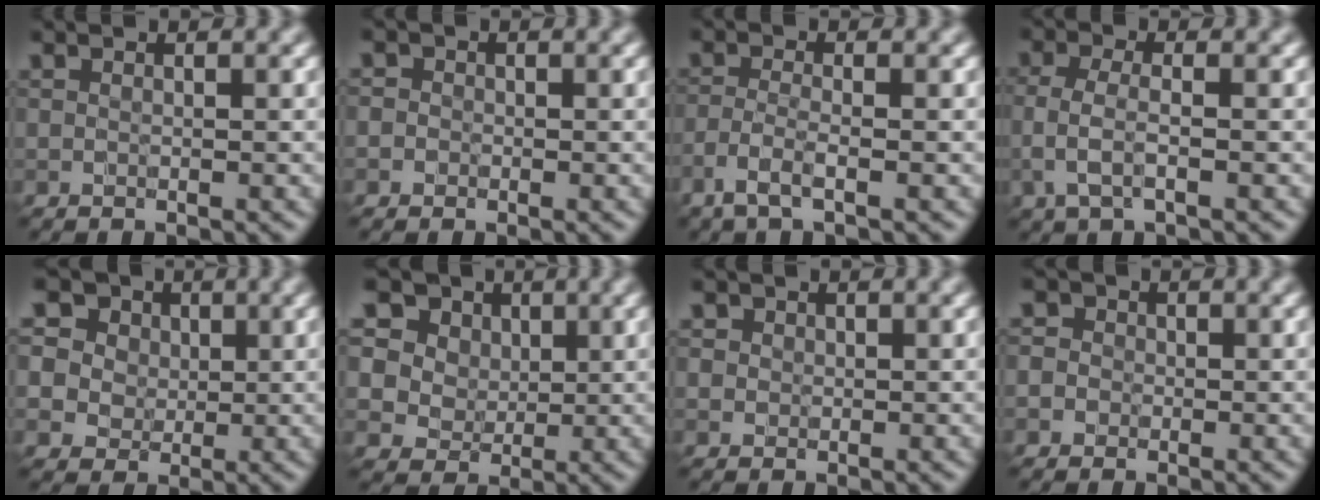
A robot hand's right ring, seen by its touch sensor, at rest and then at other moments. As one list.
[{"total": 1.0, "force": [-0.2, 1.0, -0.1], "torque": [0.024, -0.001, -0.014]}, {"total": 2.0, "force": [-1.4, 0.3, 1.4], "torque": [-0.028, 0.000, -0.037]}, {"total": 2.2, "force": [-0.6, 0.8, 2.0], "torque": [-0.043, -0.007, -0.013]}, {"total": 12.2, "force": [6.3, 9.2, 5.1], "torque": [-0.124, 0.037, 0.085]}, {"total": 13.4, "force": [7.3, 9.8, 5.5], "torque": [-0.149, 0.035, 0.117]}, {"total": 1.2, "force": [0.4, 1.1, 0.1], "torque": [0.007, 0.003, 0.005]}, {"total": 3.1, "force": [0.1, 3.0, 0.8], "torque": [0.019, 0.023, -0.030]}]